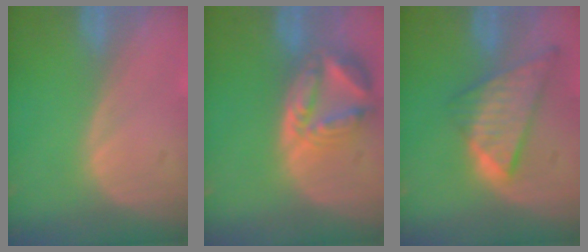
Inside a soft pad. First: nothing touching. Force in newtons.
{"total": 8.0, "press": 7.1, "slide": 3.7}
{"total": 8.6, "press": 7.3, "slide": 4.5}